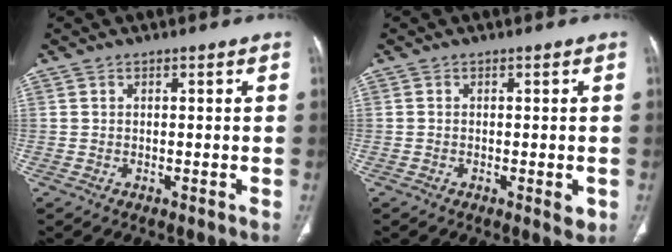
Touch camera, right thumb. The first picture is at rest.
{"total": 2.2, "force": [-0.7, 0.9, 1.9], "torque": [-0.022, -0.002, -0.008]}